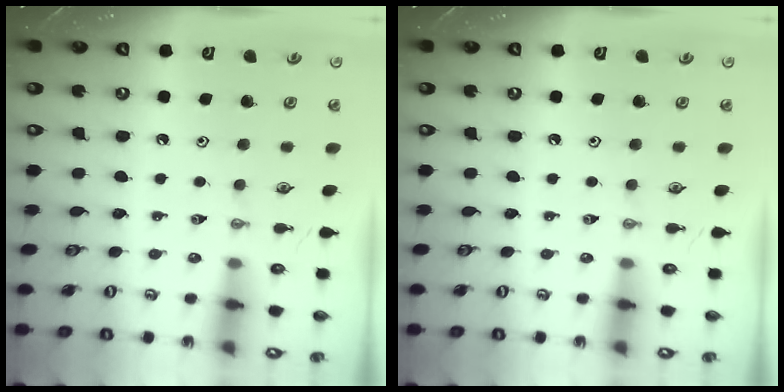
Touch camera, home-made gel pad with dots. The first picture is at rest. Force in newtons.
{"total": 0.0}